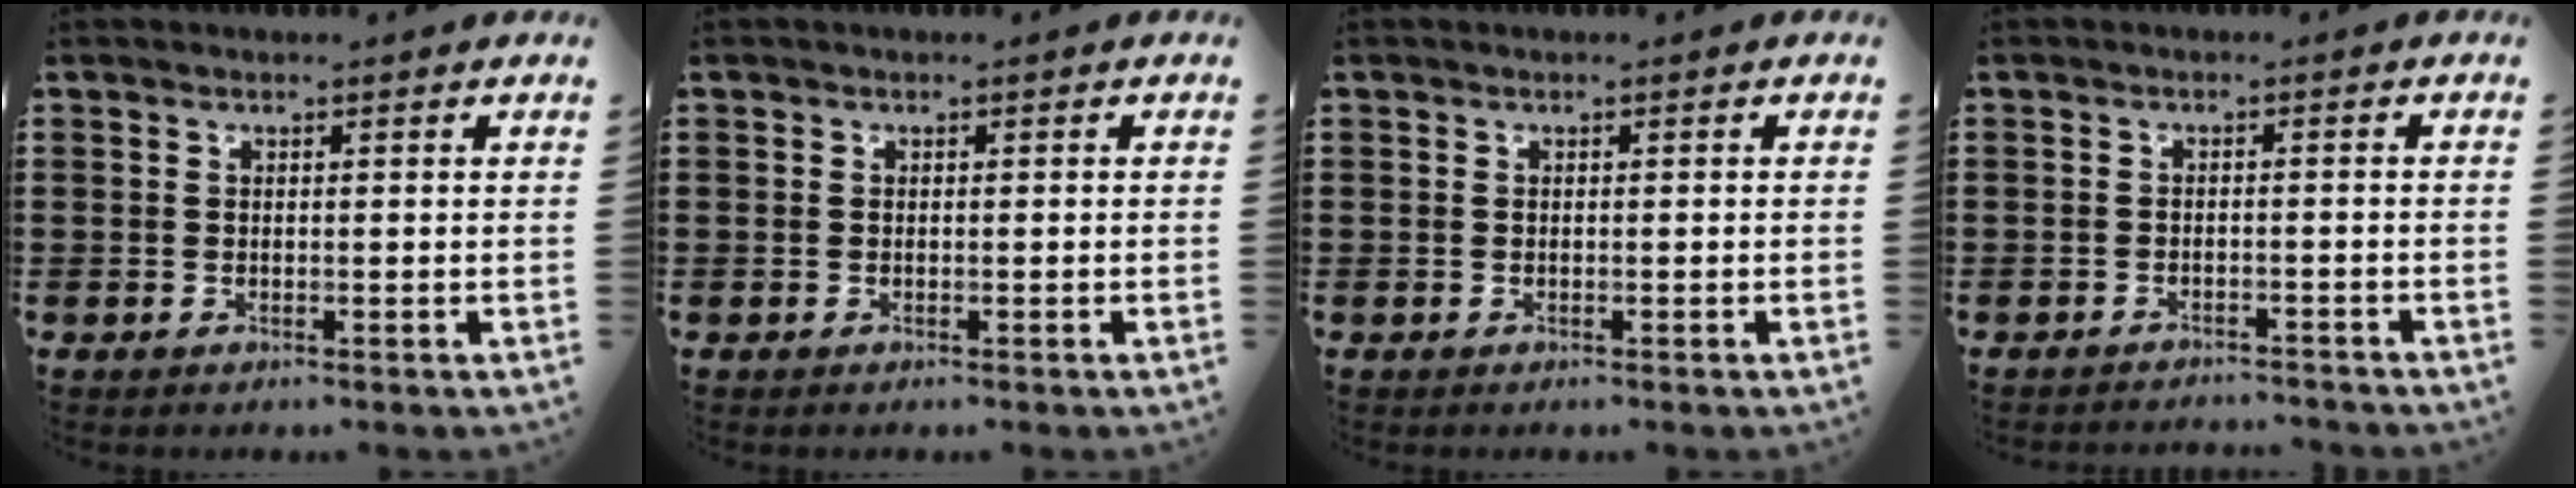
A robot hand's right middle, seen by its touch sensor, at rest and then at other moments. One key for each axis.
{"total": 0.0}
{"total": 0.0}
{"total": 1.6, "fx": -1.6, "fy": 0.1, "fz": 0.0, "tx": -0.007, "ty": 0.002, "tz": -0.035}